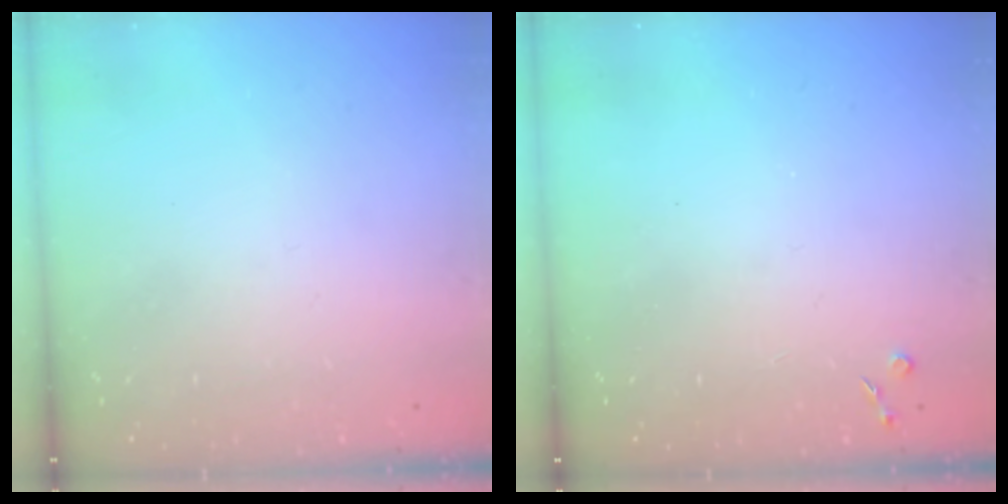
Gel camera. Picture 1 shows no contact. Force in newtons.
{"total": 2.8, "press": 2.8, "slide": 0.5}